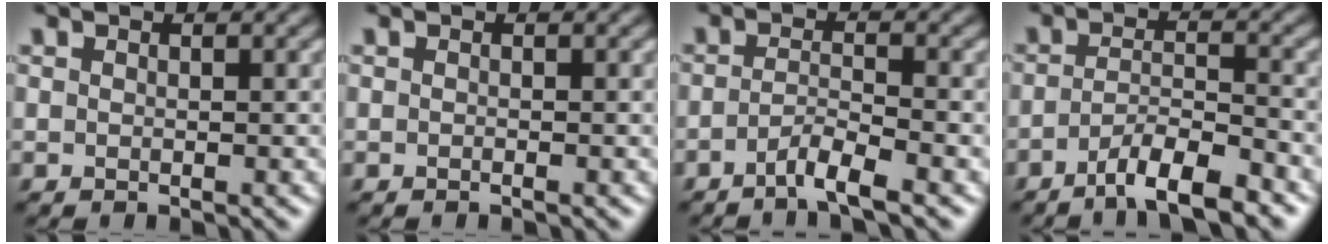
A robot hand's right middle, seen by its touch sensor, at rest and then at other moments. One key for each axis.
{"total": 0.0}
{"total": 2.7, "fx": -1.7, "fy": 0.3, "fz": 2.0, "tx": -0.035, "ty": 0.001, "tz": -0.042}
{"total": 5.5, "fx": -3.8, "fy": 1.2, "fz": 3.8, "tx": -0.058, "ty": -0.001, "tz": -0.067}